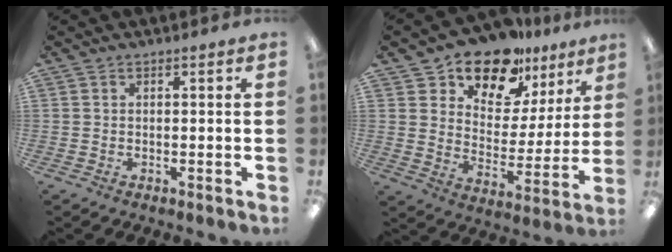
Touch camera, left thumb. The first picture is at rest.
{"total": 14.9, "force": [12.4, 7.1, 4.3], "torque": [-0.083, -0.098, 0.226]}